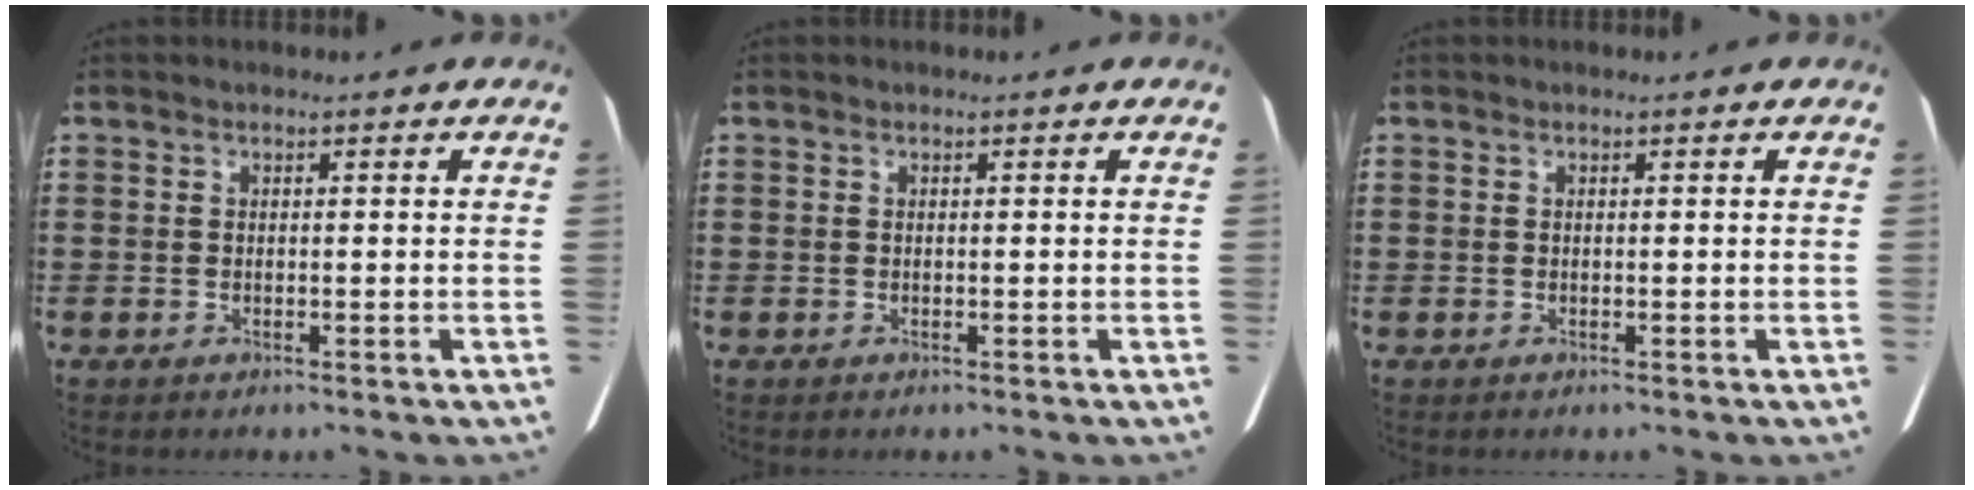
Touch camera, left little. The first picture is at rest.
{"total": 0.0}
{"total": 0.0}